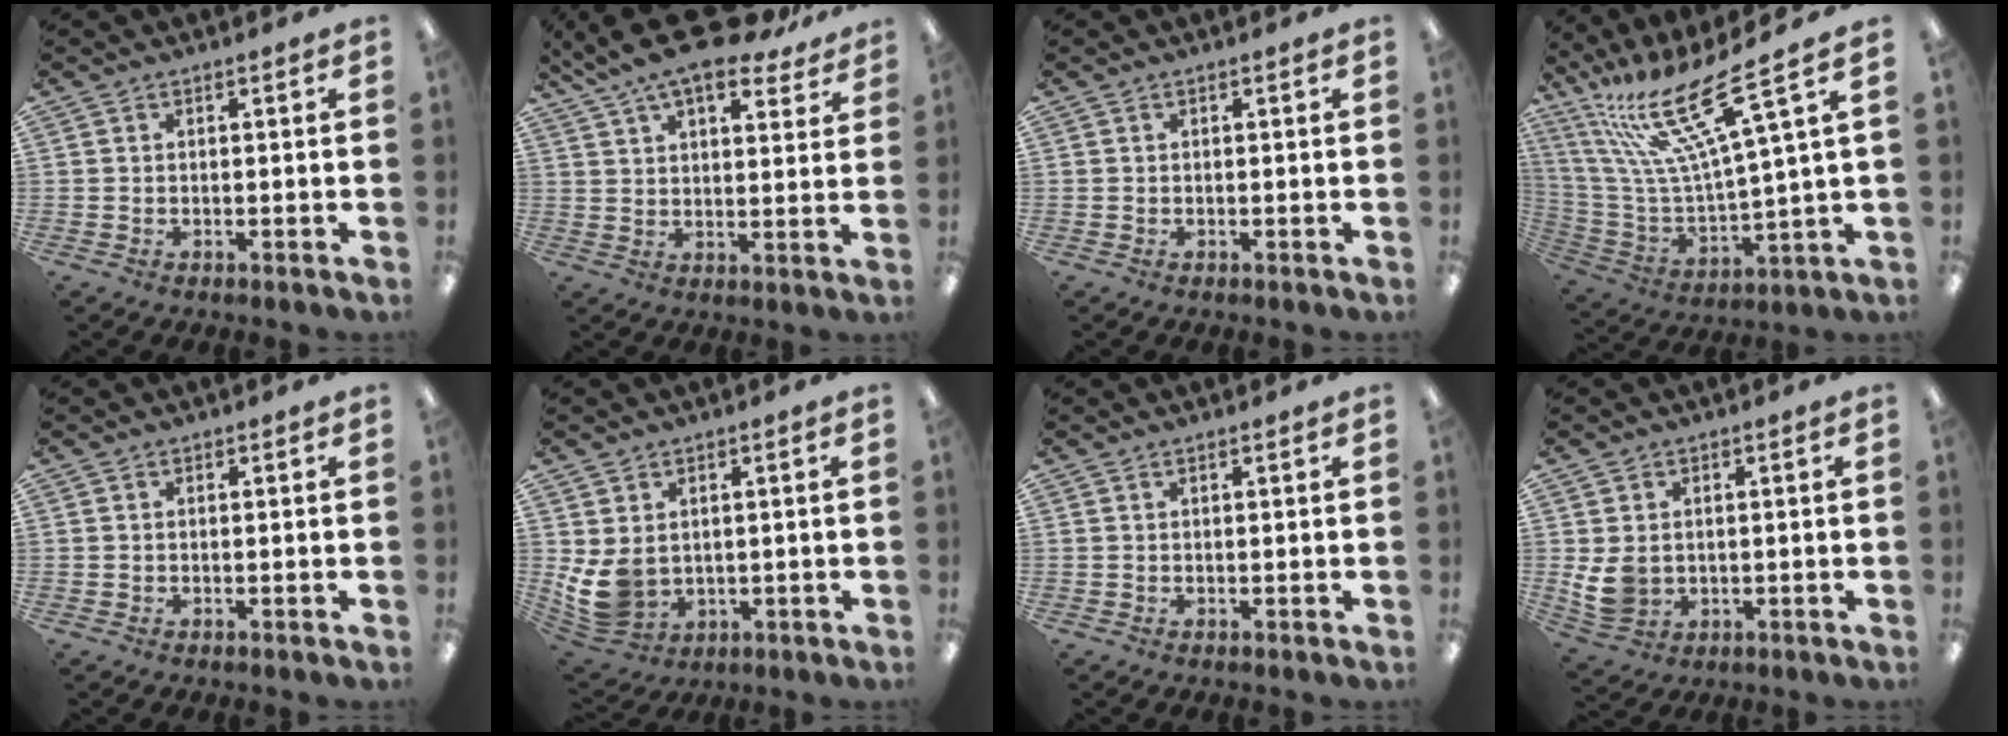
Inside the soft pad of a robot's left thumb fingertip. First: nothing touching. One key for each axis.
{"total": 13.9, "fx": 10.7, "fy": 4.0, "fz": 7.9, "tx": -0.137, "ty": -0.051, "tz": 0.187}
{"total": 0.0}
{"total": 21.8, "fx": 12.5, "fy": 4.4, "fz": 17.3, "tx": -0.362, "ty": -0.086, "tz": 0.199}
{"total": 0.0}
{"total": 8.5, "fx": 1.4, "fy": 6.5, "fz": 5.2, "tx": -0.136, "ty": -0.011, "tz": 0.033}
{"total": 0.5, "fx": 0.4, "fy": -0.1, "fz": 0.4, "tx": -0.007, "ty": 0.000, "tz": 0.006}
{"total": 6.5, "fx": 1.0, "fy": 5.3, "fz": 3.5, "tx": -0.078, "ty": 0.000, "tz": 0.022}